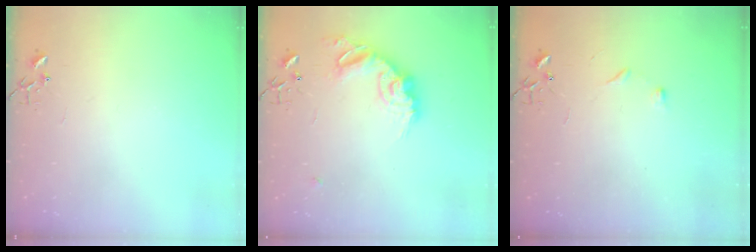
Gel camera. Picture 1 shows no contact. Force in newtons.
{"total": 16.1, "press": 16.1, "slide": 1.0}
{"total": 4.3, "press": 4.3, "slide": 0.6}